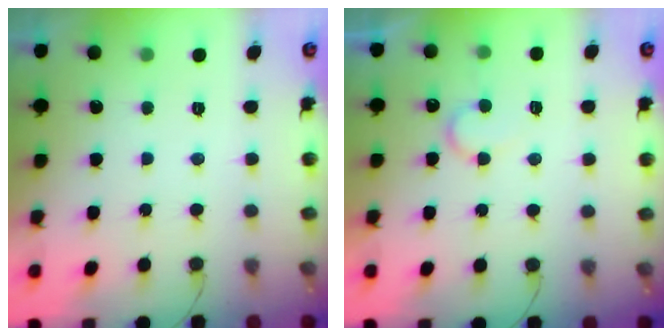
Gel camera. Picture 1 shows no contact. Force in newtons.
{"total": 6.8, "press": 6.8, "slide": 0.6}